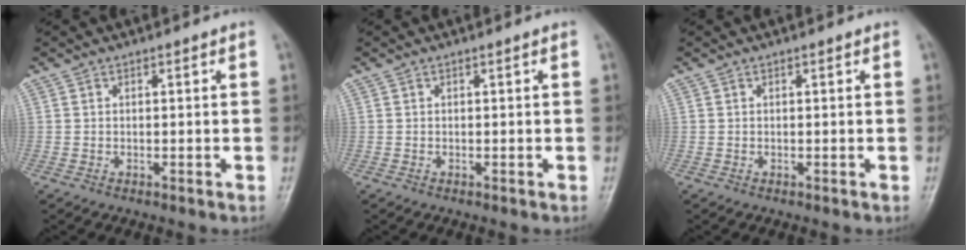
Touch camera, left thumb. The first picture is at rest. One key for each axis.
{"total": 0.0}
{"total": 0.0}